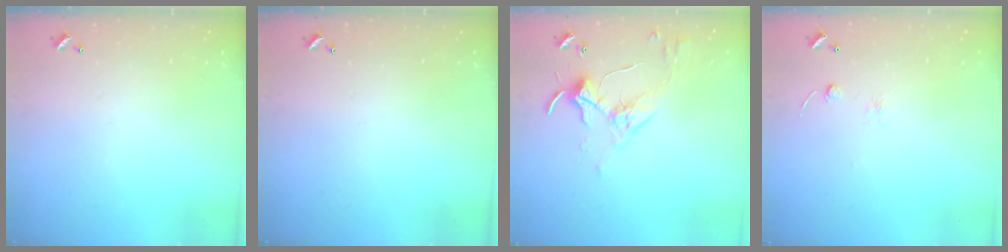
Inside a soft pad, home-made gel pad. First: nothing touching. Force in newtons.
{"total": 0.0}
{"total": 3.3, "press": 3.2, "slide": 0.7}
{"total": 2.5, "press": 2.4, "slide": 0.8}